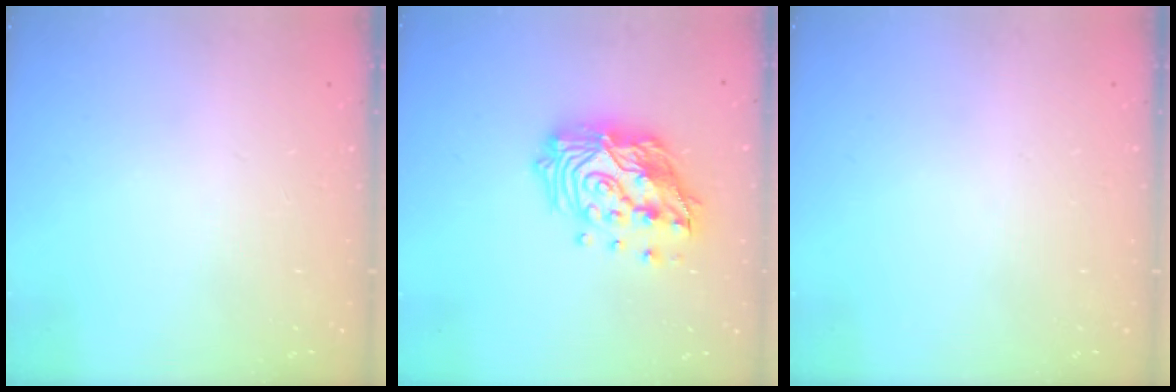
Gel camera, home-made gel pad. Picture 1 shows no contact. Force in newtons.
{"total": 18.6, "press": 18.6, "slide": 1.4}
{"total": 0.0}